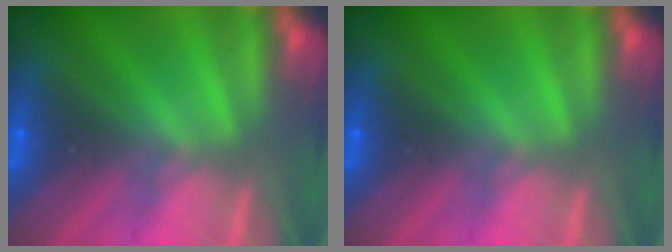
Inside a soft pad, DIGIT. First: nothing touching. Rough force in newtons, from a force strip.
{"total": 0.0}